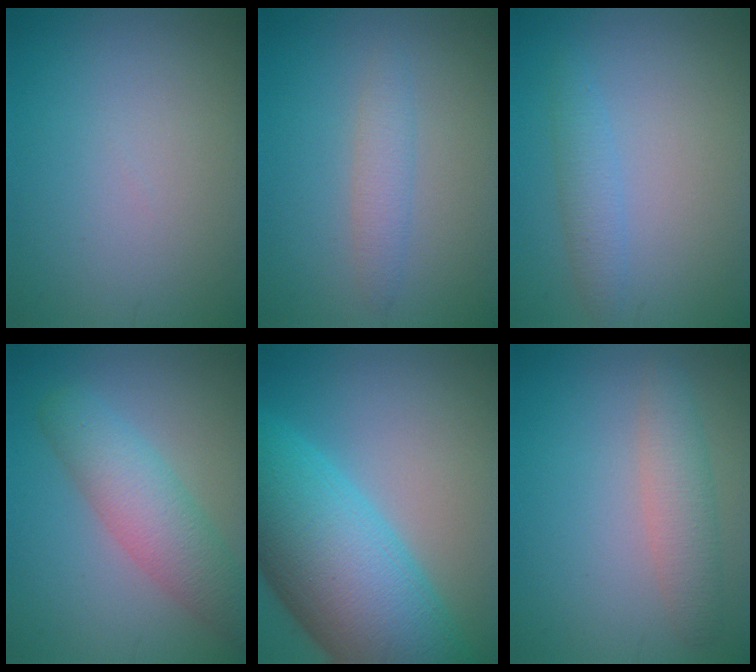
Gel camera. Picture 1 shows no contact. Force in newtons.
{"total": 1.9, "press": 1.9, "slide": 0.1}
{"total": 2.0, "press": 1.9, "slide": 0.2}
{"total": 5.0, "press": 5.0, "slide": 0.2}
{"total": 15.0, "press": 15.0, "slide": 0.4}
{"total": 2.8, "press": 2.8, "slide": 0.1}